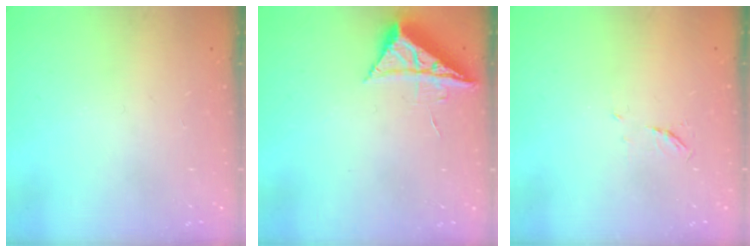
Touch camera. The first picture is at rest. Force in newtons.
{"total": 7.1, "press": 7.1, "slide": 0.2}
{"total": 3.9, "press": 3.8, "slide": 0.7}